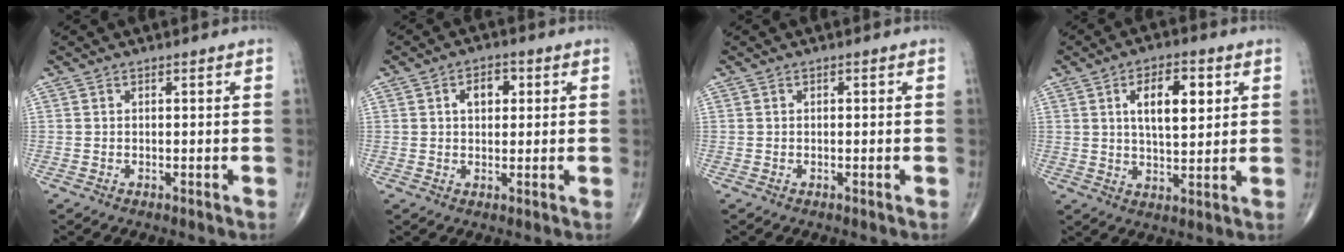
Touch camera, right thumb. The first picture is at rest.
{"total": 4.7, "force": [1.4, 3.1, 3.3], "torque": [-0.035, 0.004, 0.018]}
{"total": 0.0}
{"total": 9.8, "force": [3.1, 4.4, 8.2], "torque": [-0.111, -0.010, 0.050]}